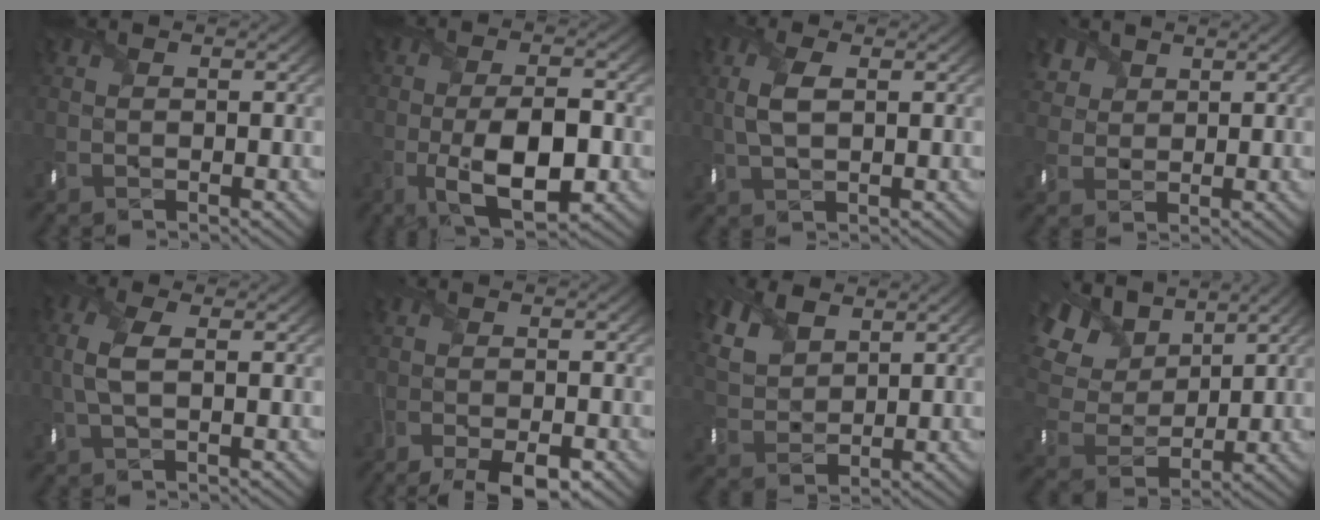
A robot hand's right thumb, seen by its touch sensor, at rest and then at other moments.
{"total": 8.8, "force": [-2.9, 3.7, 7.4], "torque": [-0.136, -0.012, -0.049]}
{"total": 4.1, "force": [0.6, 1.8, 3.6], "torque": [-0.092, 0.003, 0.014]}
{"total": 3.3, "force": [2.2, 2.4, 0.7], "torque": [-0.032, 0.003, 0.036]}
{"total": 4.5, "force": [0.3, 1.9, 4.0], "torque": [-0.111, 0.005, 0.004]}
{"total": 5.2, "force": [-3.5, 1.9, 3.4], "torque": [-0.068, -0.012, -0.058]}
{"total": 7.2, "force": [4.1, 4.2, 4.2], "torque": [-0.133, 0.005, 0.084]}
{"total": 13.5, "force": [7.0, 8.7, 7.6], "torque": [-0.239, 0.039, 0.128]}